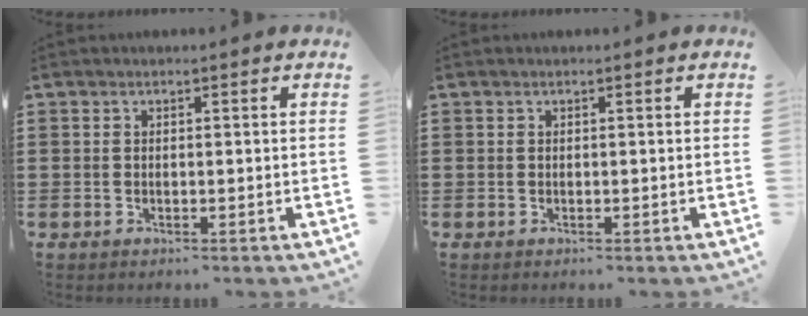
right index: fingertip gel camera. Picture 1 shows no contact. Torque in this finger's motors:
{"motor_torque": [0.00, 2.14, 0.00, 0.00]}